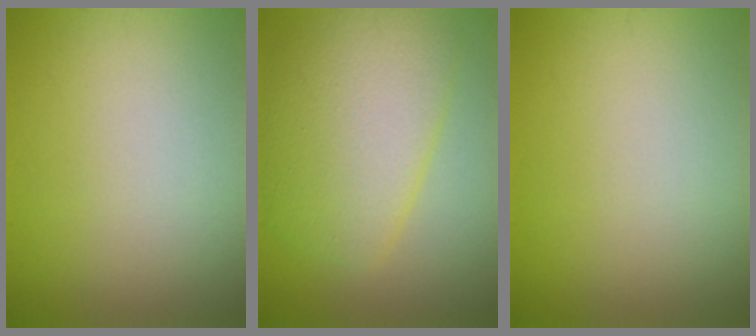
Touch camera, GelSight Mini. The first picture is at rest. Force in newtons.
{"total": 7.4, "press": 7.4, "slide": 0.3}
{"total": 0.0}